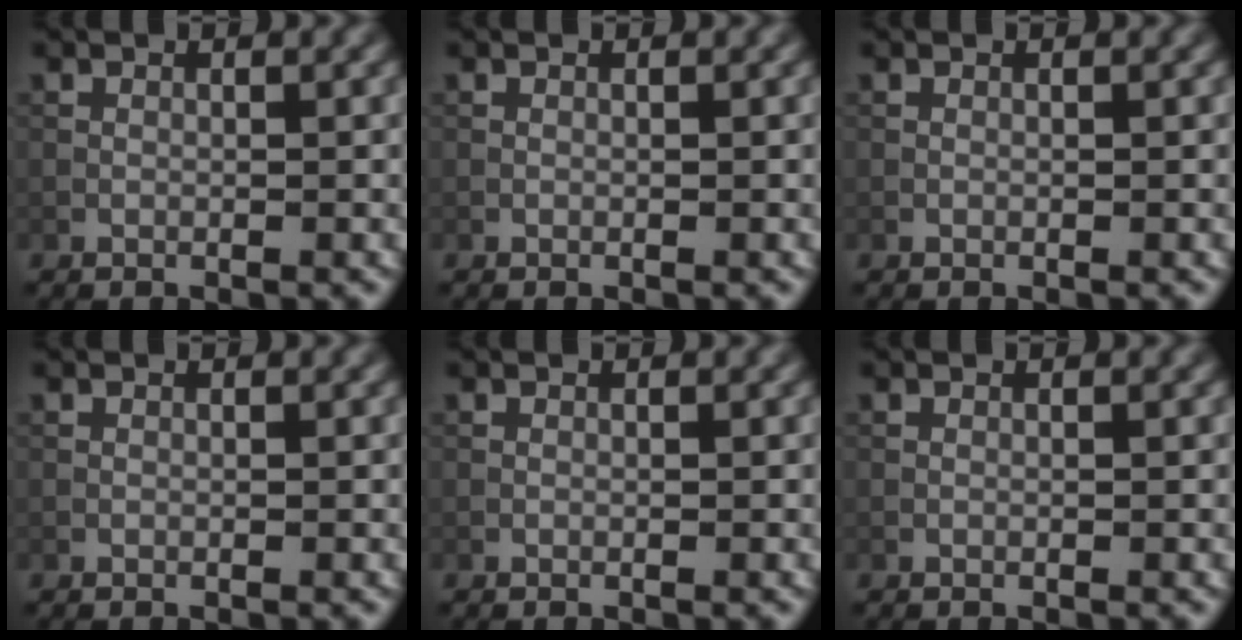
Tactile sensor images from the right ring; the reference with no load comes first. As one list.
[{"total": 0.0}, {"total": 0.0}, {"total": 0.0}, {"total": 0.0}, {"total": 0.0}]